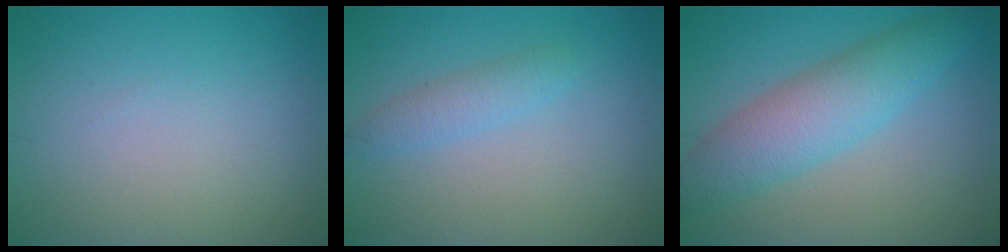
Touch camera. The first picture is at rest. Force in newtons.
{"total": 2.0, "press": 2.0, "slide": 0.1}
{"total": 5.6, "press": 5.6, "slide": 0.1}